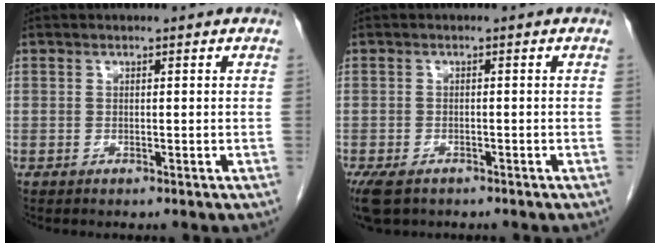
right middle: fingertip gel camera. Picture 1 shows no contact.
{"total": 5.5, "force": [-3.7, 2.9, 2.8], "torque": [-0.055, -0.009, -0.061]}